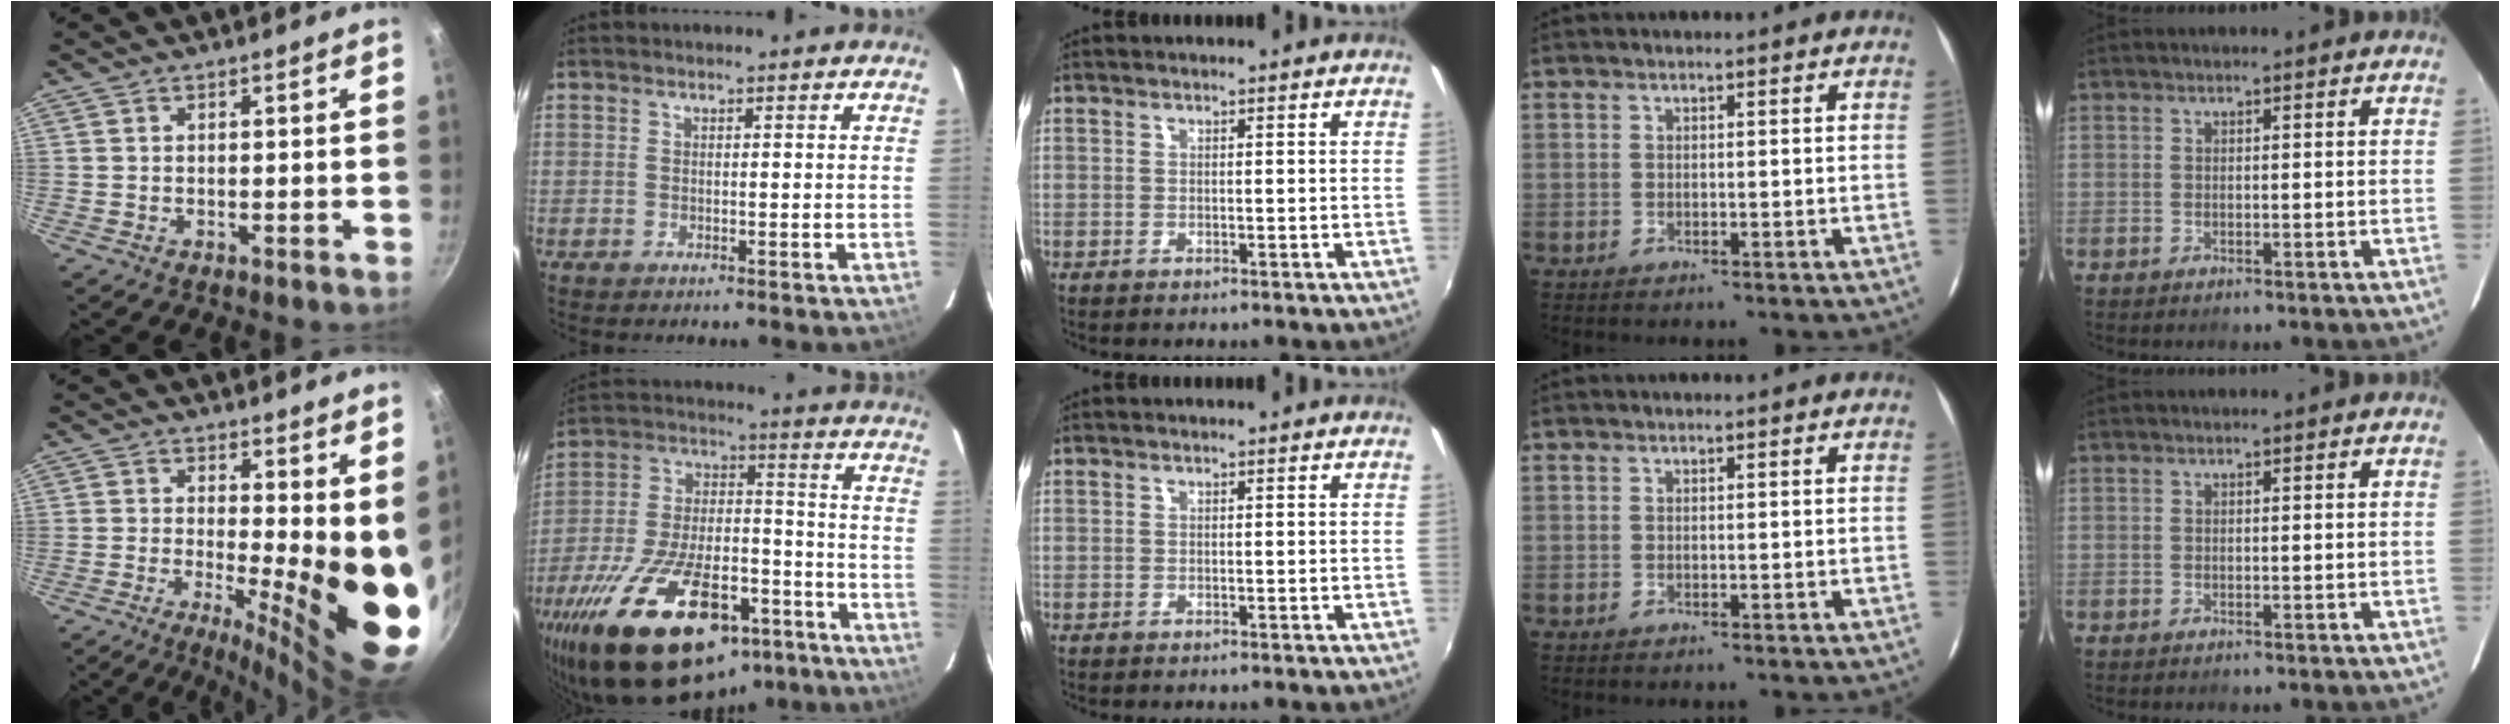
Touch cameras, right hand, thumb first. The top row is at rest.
{"thumb": {"total": 14.3, "force": [0.1, 4.6, 13.6], "torque": [-0.155, -0.034, 0.008]}, "index": {"total": 29.9, "force": [-19.1, 13.4, 18.7], "torque": [-0.353, -0.011, -0.286]}}